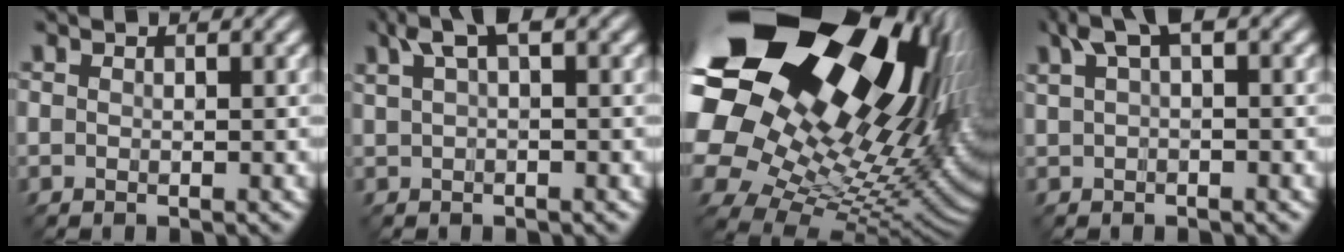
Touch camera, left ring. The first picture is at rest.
{"total": 3.3, "force": [1.8, 0.9, 2.6], "torque": [-0.046, 0.010, 0.034]}
{"total": 23.3, "force": [8.0, 15.2, 15.7], "torque": [-0.316, 0.017, 0.135]}
{"total": 3.4, "force": [1.8, 1.0, 2.7], "torque": [-0.047, 0.013, 0.030]}